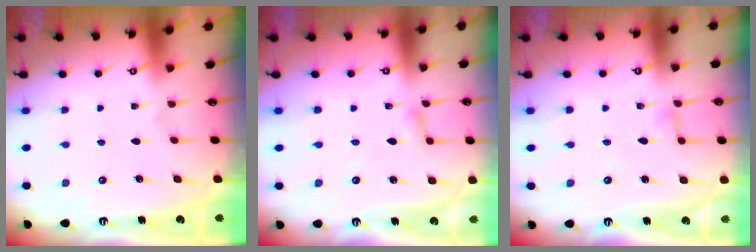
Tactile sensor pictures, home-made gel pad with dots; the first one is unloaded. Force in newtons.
{"total": 2.4, "press": 2.4, "slide": 0.3}
{"total": 2.9, "press": 2.9, "slide": 0.2}